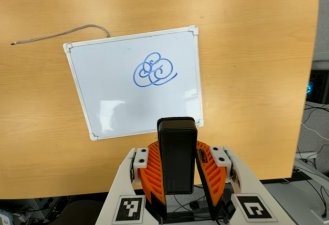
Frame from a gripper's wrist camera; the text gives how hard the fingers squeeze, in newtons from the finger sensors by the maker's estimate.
{"total": 8.9, "left": 7.4, "right": 10.5}